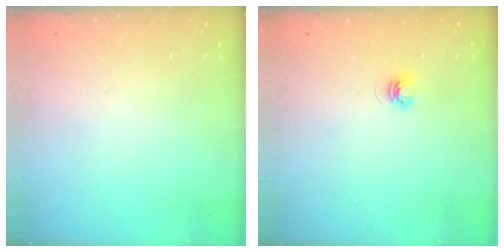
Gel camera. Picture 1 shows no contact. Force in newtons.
{"total": 3.9, "press": 3.9, "slide": 0.4}